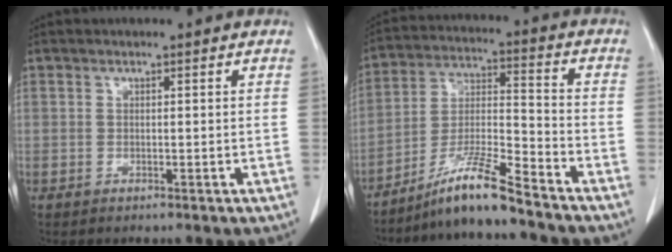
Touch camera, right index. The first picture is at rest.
{"total": 10.8, "force": [-8.5, -0.4, 6.6], "torque": [-0.132, -0.016, -0.161]}